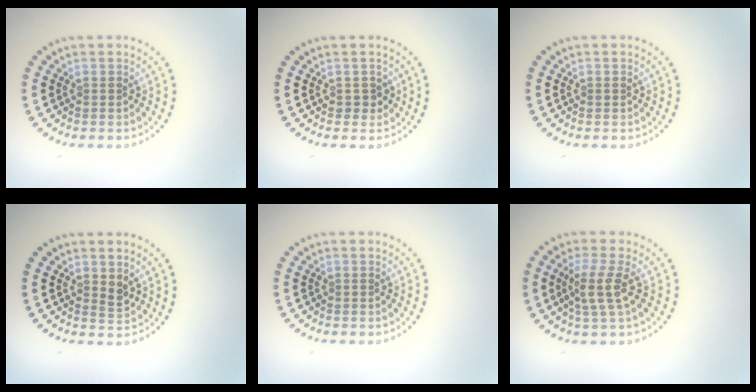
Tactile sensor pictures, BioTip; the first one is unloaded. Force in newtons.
{"total": 1.1, "press": 1.0, "slide": 0.4}
{"total": 0.0}
{"total": 1.1, "press": 1.0, "slide": 0.5}
{"total": 0.0}
{"total": 2.9, "press": 2.3, "slide": 1.7}